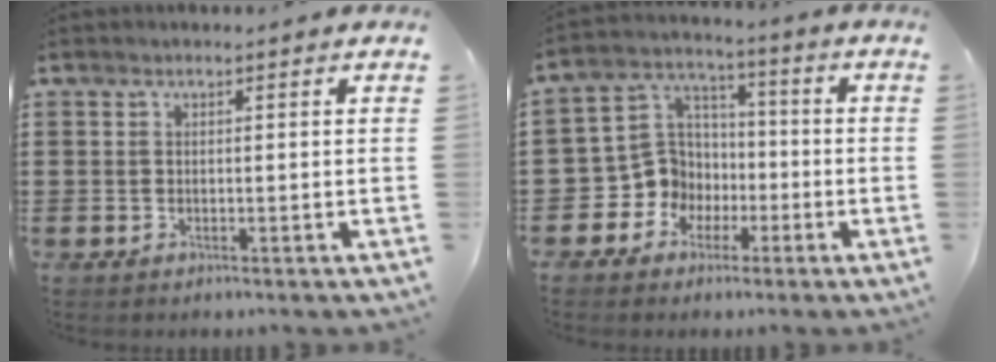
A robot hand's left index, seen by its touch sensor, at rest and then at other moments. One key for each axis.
{"total": 8.3, "fx": -2.1, "fy": 7.9, "fz": 1.8, "tx": -0.092, "ty": -0.001, "tz": -0.044}